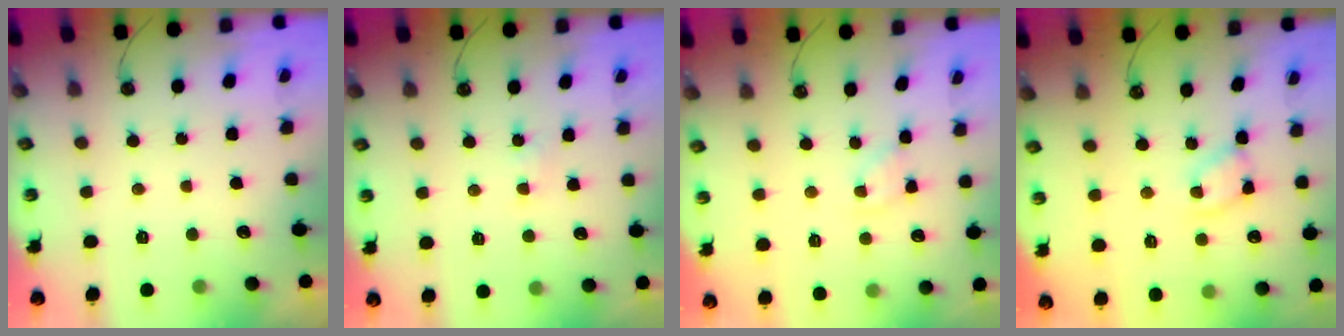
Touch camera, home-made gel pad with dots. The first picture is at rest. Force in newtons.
{"total": 3.3, "press": 3.2, "slide": 0.3}
{"total": 3.9, "press": 3.9, "slide": 0.5}
{"total": 7.0, "press": 7.0, "slide": 0.4}